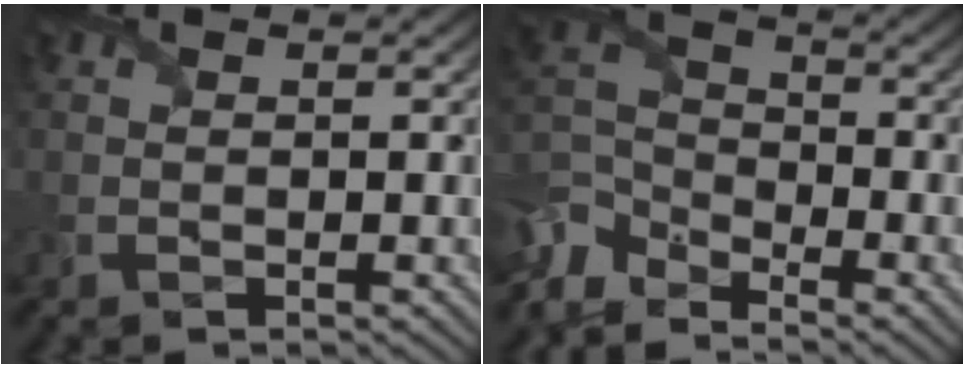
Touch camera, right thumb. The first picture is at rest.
{"total": 7.9, "force": [-6.2, 3.4, 3.5], "torque": [-0.089, -0.014, -0.141]}